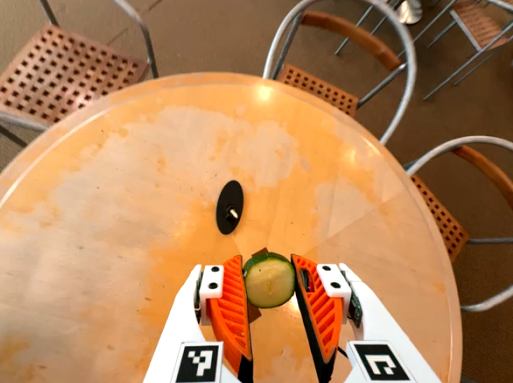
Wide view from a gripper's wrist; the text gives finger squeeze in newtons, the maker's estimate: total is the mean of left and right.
{"total": 9.3, "left": 9.2, "right": 9.5}